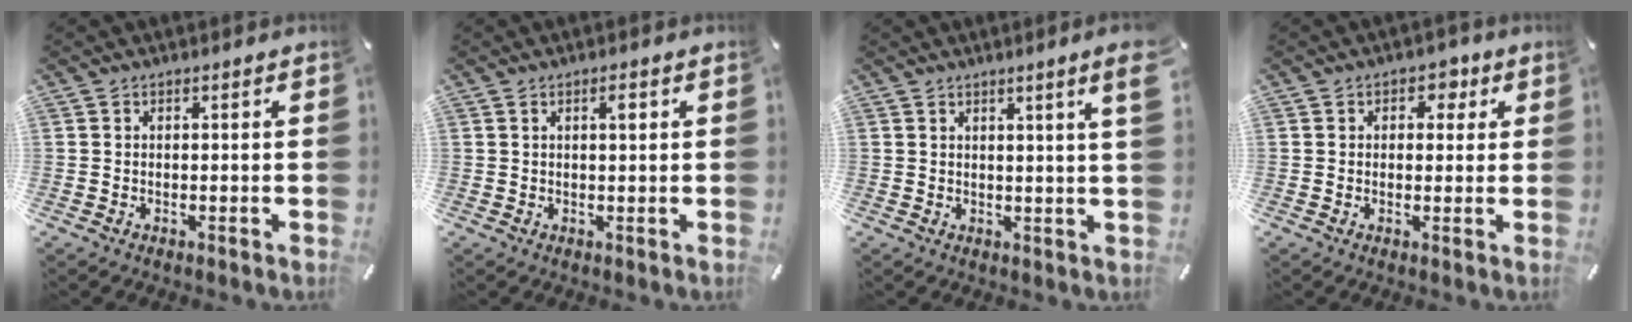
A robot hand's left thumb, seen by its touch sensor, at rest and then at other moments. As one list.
[{"total": 2.1, "force": [0.8, 0.5, 1.9], "torque": [-0.038, 0.004, 0.011]}, {"total": 5.0, "force": [2.5, 0.0, 4.4], "torque": [-0.070, -0.009, 0.039]}, {"total": 3.9, "force": [1.3, 3.0, 2.1], "torque": [-0.007, -0.006, 0.011]}]